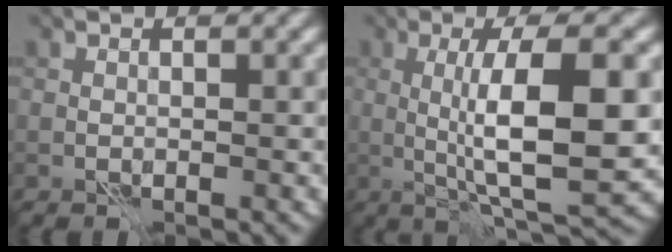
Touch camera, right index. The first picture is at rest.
{"total": 9.1, "force": [0.2, 1.9, 8.9], "torque": [-0.133, -0.003, 0.009]}